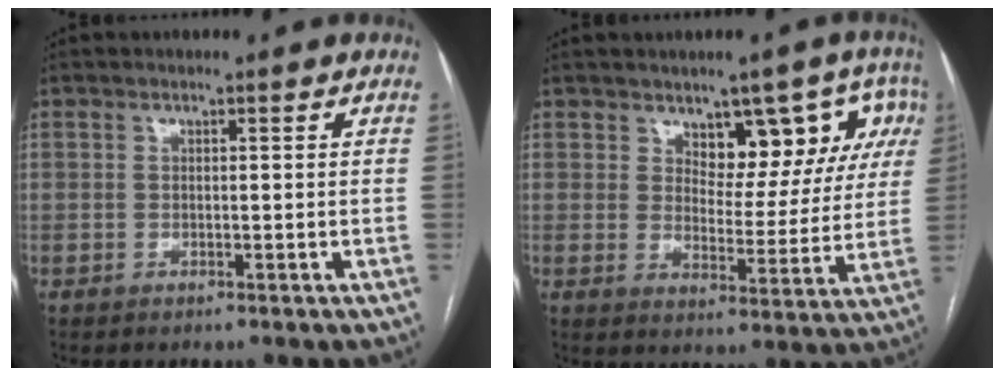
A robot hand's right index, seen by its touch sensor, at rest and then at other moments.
{"total": 9.5, "force": [5.1, 5.2, 6.2], "torque": [-0.057, 0.014, 0.075]}